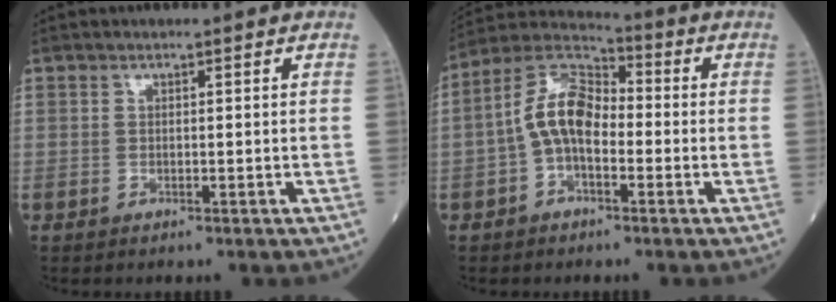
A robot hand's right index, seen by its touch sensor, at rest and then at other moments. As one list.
[{"total": 9.2, "force": [-1.3, 4.5, 7.9], "torque": [-0.166, 0.034, -0.032]}]